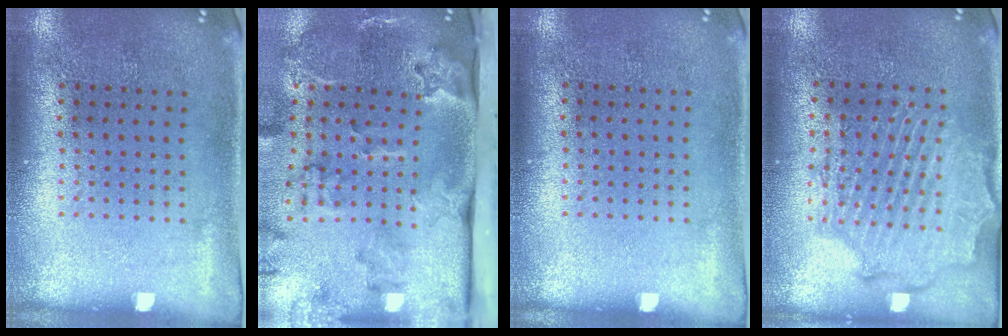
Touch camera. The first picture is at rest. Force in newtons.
{"total": 4.0, "press": 2.7, "slide": 3.0}
{"total": 0.0}
{"total": 2.2, "press": 2.1, "slide": 0.5}